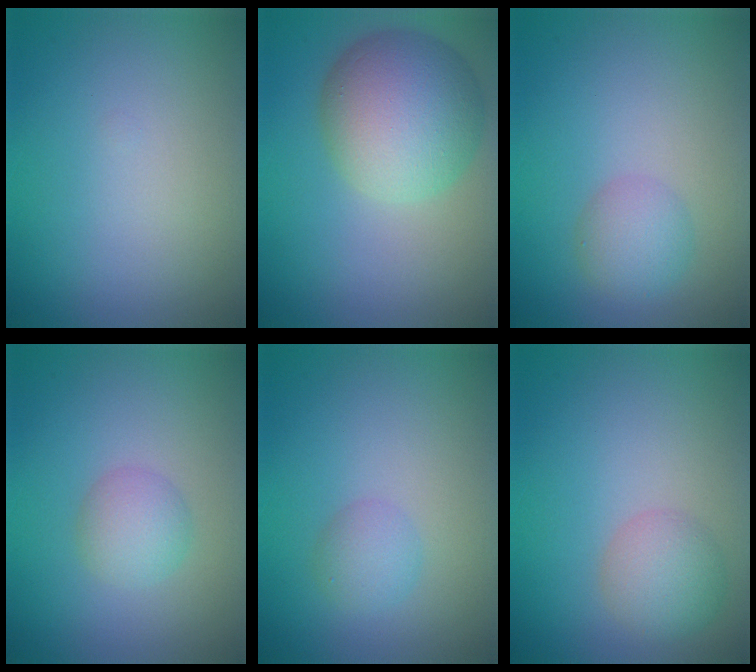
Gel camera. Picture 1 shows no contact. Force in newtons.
{"total": 8.5, "press": 8.5, "slide": 0.4}
{"total": 2.4, "press": 2.4, "slide": 0.0}
{"total": 2.4, "press": 2.4, "slide": 0.1}
{"total": 1.8, "press": 1.8, "slide": 0.0}
{"total": 2.9, "press": 2.8, "slide": 0.3}